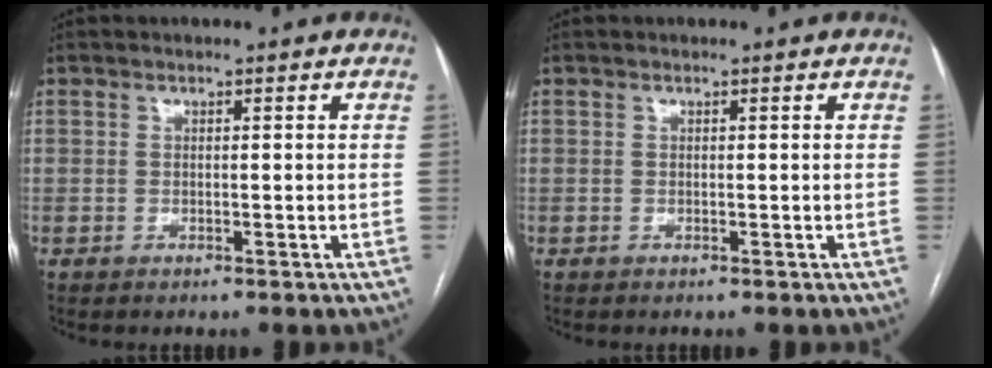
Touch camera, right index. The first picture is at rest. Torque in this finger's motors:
{"motor_torque": [0.00, 0.00, 0.00, 0.01]}